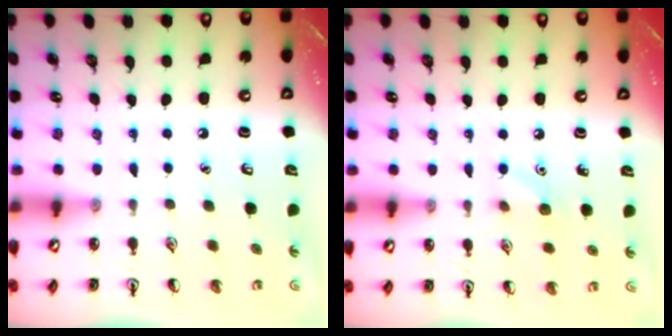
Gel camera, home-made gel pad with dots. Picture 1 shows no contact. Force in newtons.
{"total": 5.4, "press": 5.2, "slide": 1.6}